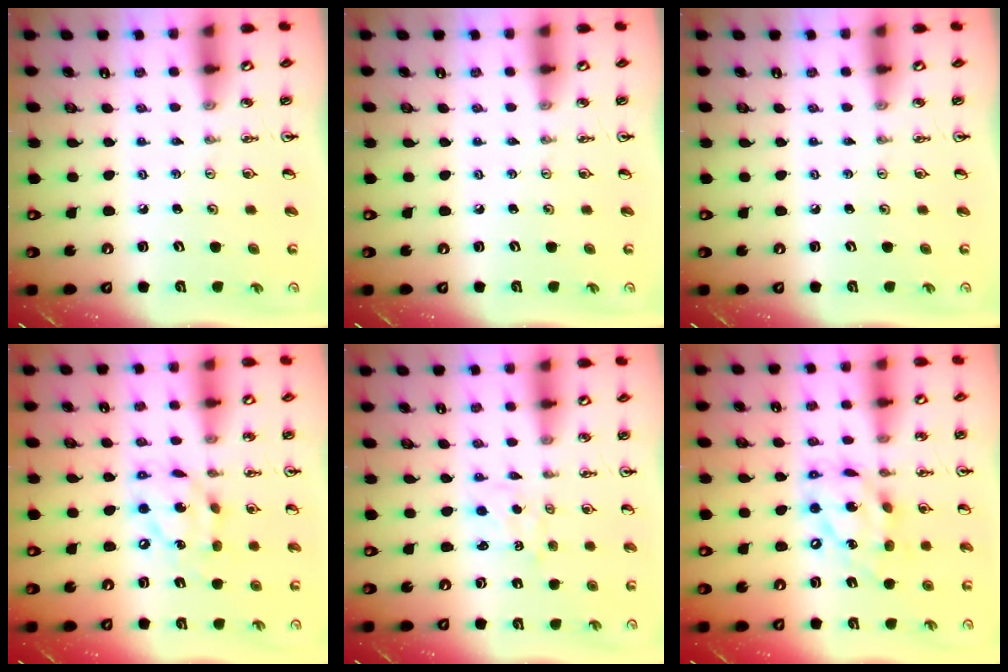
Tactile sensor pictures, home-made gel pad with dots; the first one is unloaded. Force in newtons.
{"total": 0.0}
{"total": 0.0}
{"total": 13.0, "press": 13.0, "slide": 1.2}
{"total": 1.2, "press": 1.2, "slide": 0.2}
{"total": 14.6, "press": 14.6, "slide": 1.2}